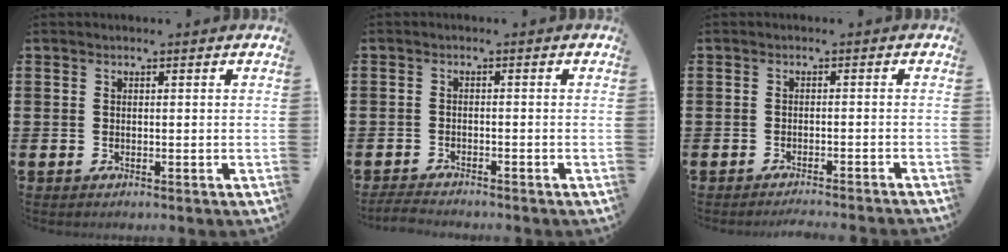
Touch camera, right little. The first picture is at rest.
{"total": 1.7, "force": [-1.7, 0.1, 0.3], "torque": [-0.008, 0.003, -0.035]}
{"total": 1.3, "force": [-1.2, -0.3, 0.1], "torque": [-0.001, 0.001, -0.025]}